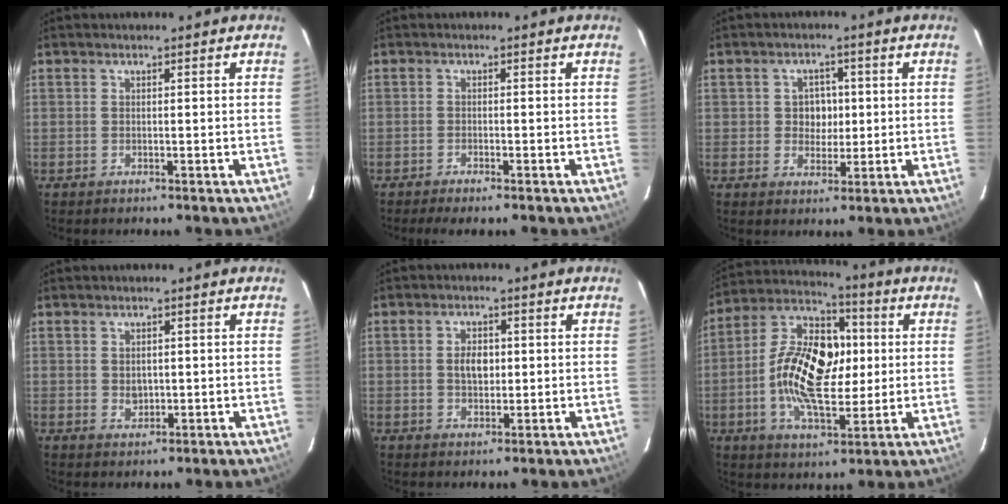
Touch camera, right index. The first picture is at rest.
{"total": 2.4, "force": [-2.1, 0.1, 1.2], "torque": [-0.032, -0.007, -0.039]}
{"total": 4.3, "force": [0.2, 3.9, 1.7], "torque": [-0.028, 0.012, 0.006]}
{"total": 2.5, "force": [0.1, 2.1, 1.4], "torque": [-0.021, 0.001, 0.005]}
{"total": 4.0, "force": [0.3, 2.6, 3.0], "torque": [-0.052, 0.006, 0.008]}
{"total": 17.4, "force": [-0.1, 9.5, 14.6], "torque": [-0.278, 0.016, -0.010]}